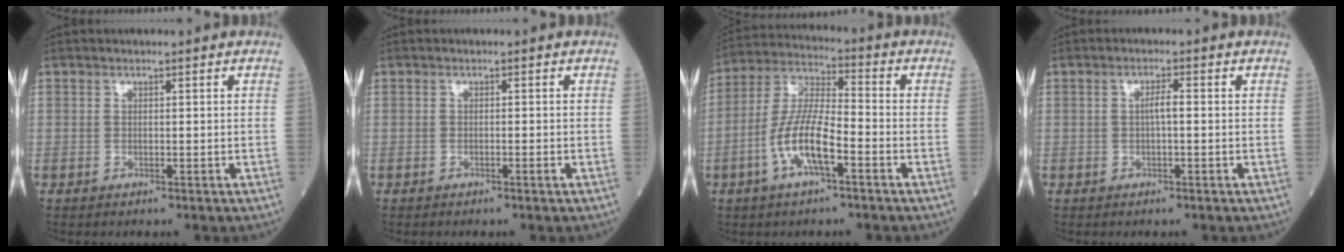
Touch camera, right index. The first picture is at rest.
{"total": 0.6, "force": [-0.4, -0.1, 0.5], "torque": [-0.009, 0.001, -0.006]}
{"total": 10.2, "force": [-3.9, 2.3, 9.2], "torque": [-0.193, 0.007, -0.077]}
{"total": 1.8, "force": [-0.1, 0.3, 1.8], "torque": [-0.032, 0.004, -0.002]}